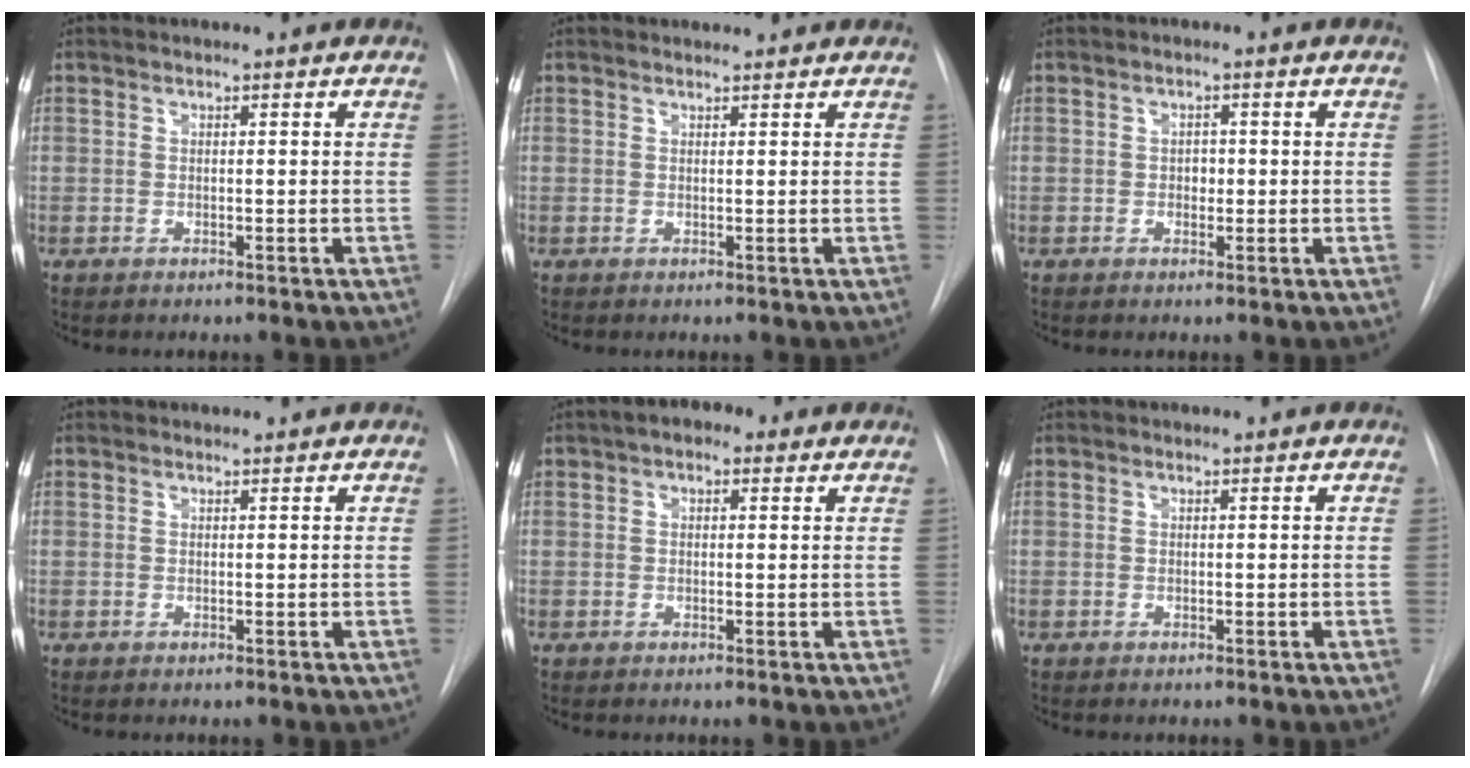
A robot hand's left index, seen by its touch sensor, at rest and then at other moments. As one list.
[{"total": 2.6, "force": [2.5, 0.5, 0.3], "torque": [-0.012, 0.017, 0.028]}, {"total": 1.6, "force": [-0.2, 1.2, 1.0], "torque": [-0.010, 0.003, -0.002]}, {"total": 0.9, "force": [0.9, 0.1, 0.0], "torque": [-0.008, 0.010, 0.013]}, {"total": 3.7, "force": [2.1, 2.0, 2.4], "torque": [-0.037, 0.020, 0.025]}, {"total": 0.0}]